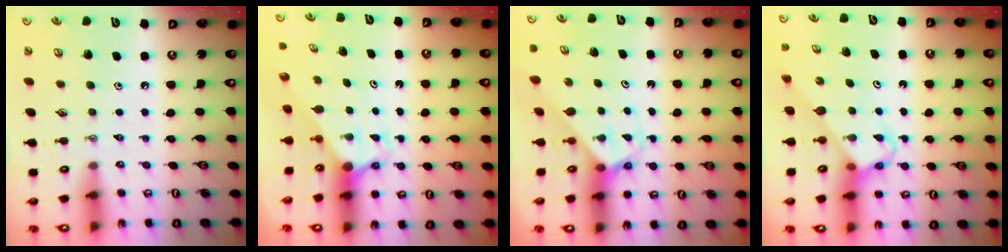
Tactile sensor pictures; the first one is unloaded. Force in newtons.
{"total": 2.8, "press": 2.8, "slide": 0.1}
{"total": 2.6, "press": 2.6, "slide": 0.2}
{"total": 3.7, "press": 3.7, "slide": 0.1}